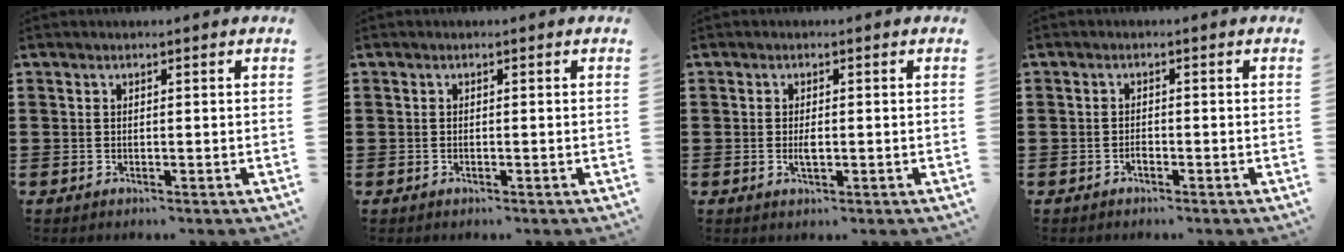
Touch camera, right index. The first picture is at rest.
{"total": 0.0}
{"total": 2.0, "force": [-0.2, 0.8, 1.9], "torque": [-0.035, -0.001, -0.004]}
{"total": 1.1, "force": [-0.7, 0.6, 0.6], "torque": [-0.013, -0.002, -0.013]}